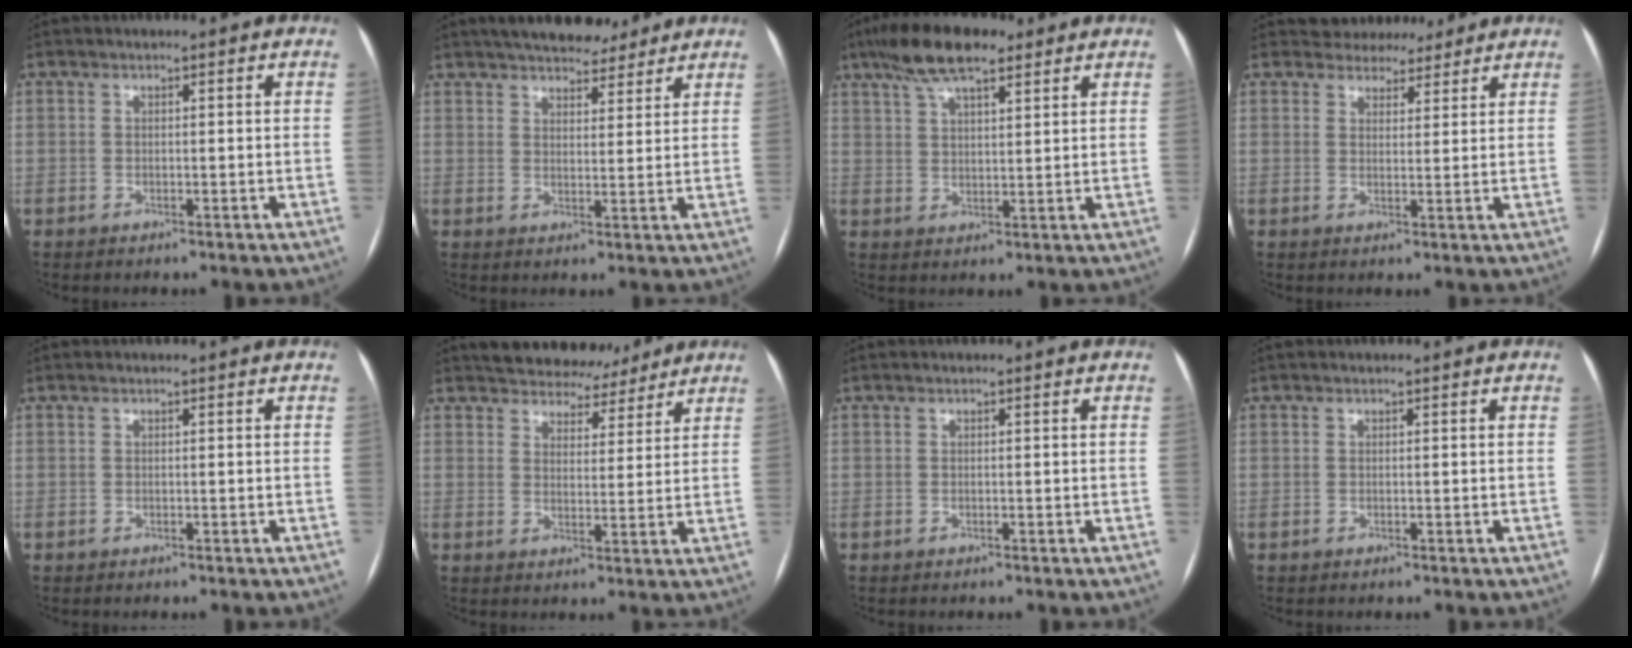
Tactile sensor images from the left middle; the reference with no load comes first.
{"total": 10.6, "force": [9.1, 3.4, 4.2], "torque": [-0.050, 0.013, 0.127]}
{"total": 9.9, "force": [6.9, 2.9, 6.5], "torque": [-0.125, 0.021, 0.119]}
{"total": 5.3, "force": [4.8, 2.2, 0.3], "torque": [0.002, 0.004, 0.063]}
{"total": 0.0}
{"total": 10.0, "force": [9.0, 3.8, 2.0], "torque": [-0.013, 0.008, 0.118]}
{"total": 0.0}
{"total": 0.0}